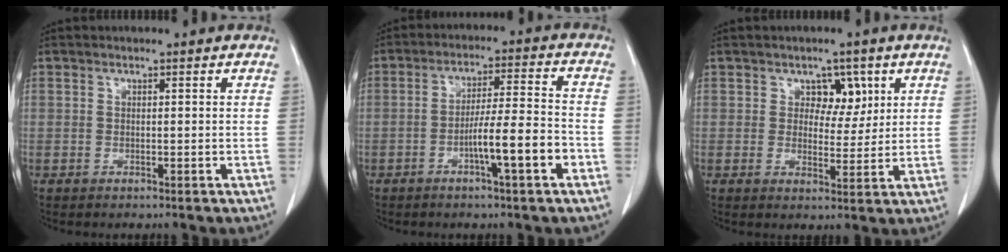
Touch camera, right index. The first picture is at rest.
{"total": 8.5, "force": [-3.5, 0.1, 7.8], "torque": [-0.128, 0.007, -0.059]}
{"total": 4.4, "force": [2.0, 3.1, 2.5], "torque": [-0.023, 0.004, 0.030]}